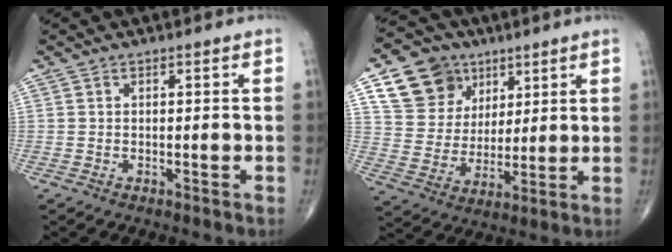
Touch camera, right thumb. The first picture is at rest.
{"total": 13.7, "force": [7.1, 10.9, 4.6], "torque": [-0.049, -0.022, 0.135]}